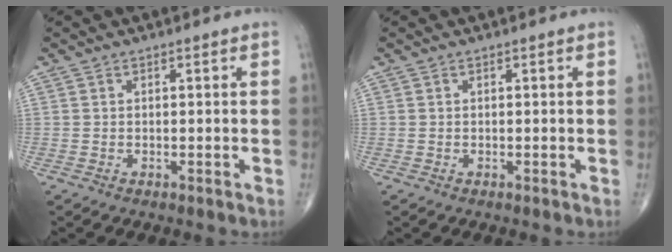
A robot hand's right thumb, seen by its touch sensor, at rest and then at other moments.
{"total": 0.0}